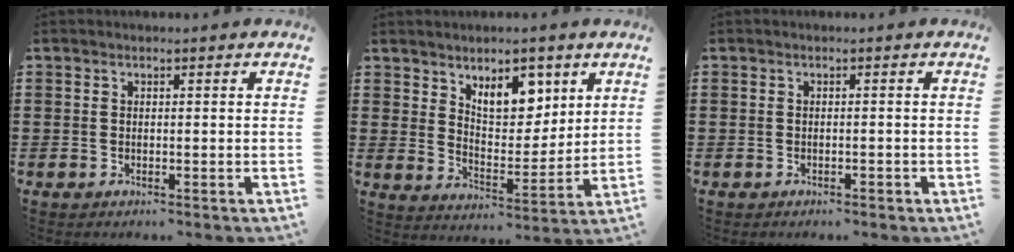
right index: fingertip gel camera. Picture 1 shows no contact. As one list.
[{"total": 8.1, "force": [5.2, 4.3, 4.6], "torque": [-0.077, -0.013, 0.089]}, {"total": 0.6, "force": [-0.5, 0.2, 0.3], "torque": [-0.009, -0.003, -0.008]}]